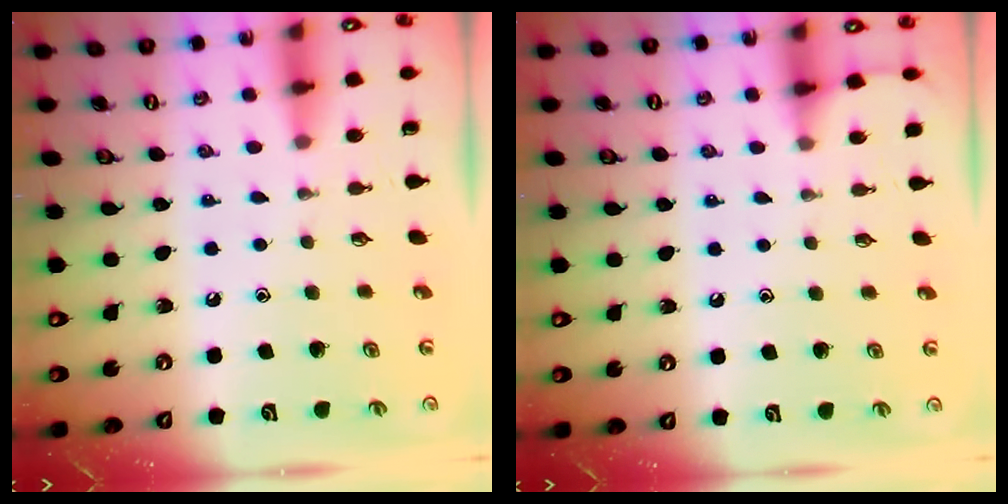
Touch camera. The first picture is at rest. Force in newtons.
{"total": 3.3, "press": 3.3, "slide": 0.5}